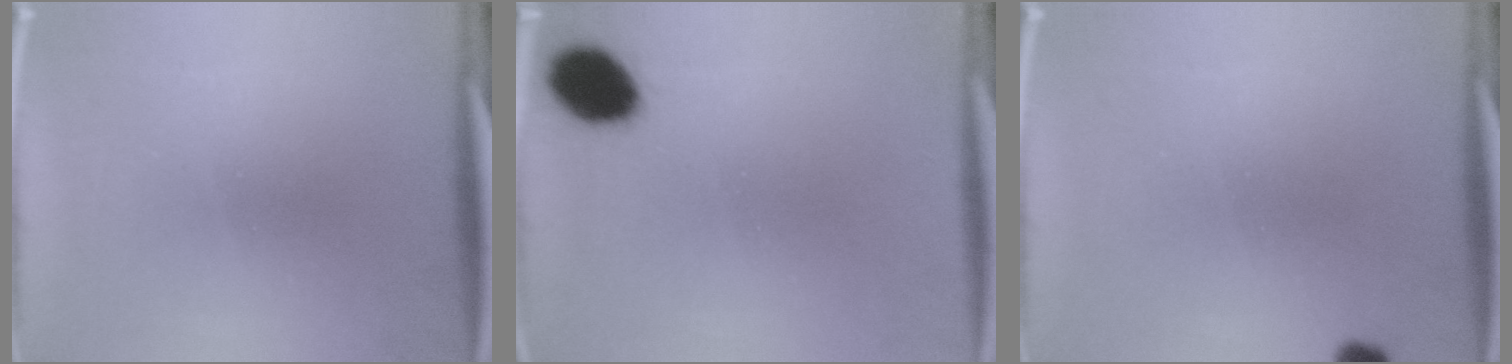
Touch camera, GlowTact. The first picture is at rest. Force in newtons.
{"total": 8.2}
{"total": 2.7}